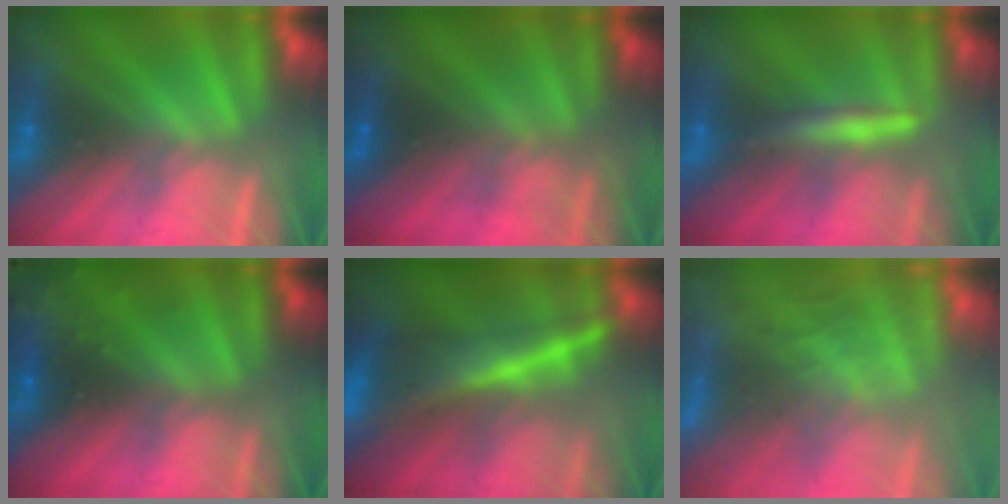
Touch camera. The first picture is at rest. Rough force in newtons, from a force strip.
{"total": 2.7}
{"total": 2.4}
{"total": 9.4}
{"total": 8.5}
{"total": 6.9}